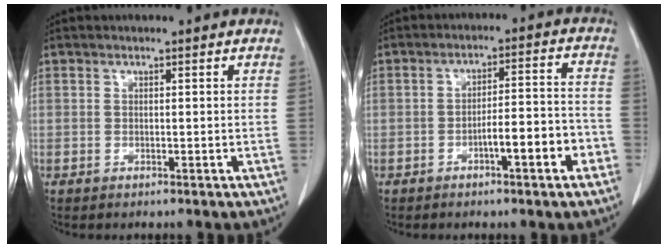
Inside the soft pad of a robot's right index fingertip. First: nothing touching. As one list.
[{"total": 7.6, "force": [-3.5, 1.0, 6.6], "torque": [-0.095, 0.019, -0.050]}]